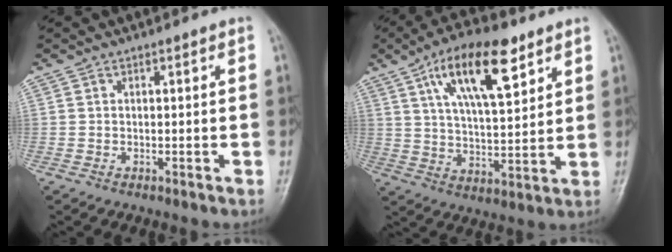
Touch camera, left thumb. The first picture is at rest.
{"total": 16.0, "force": [8.2, 6.1, 12.3], "torque": [-0.182, -0.025, 0.142]}